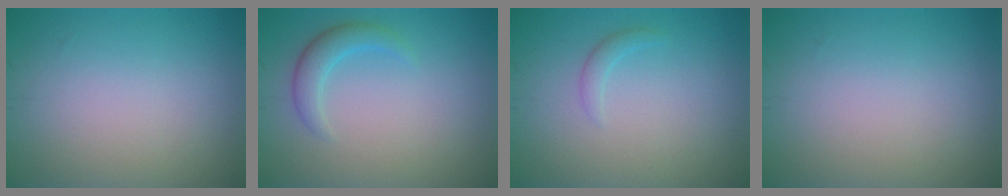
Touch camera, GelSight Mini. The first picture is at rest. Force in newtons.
{"total": 2.3, "press": 2.2, "slide": 0.1}
{"total": 1.0, "press": 1.0, "slide": 0.1}
{"total": 0.0}